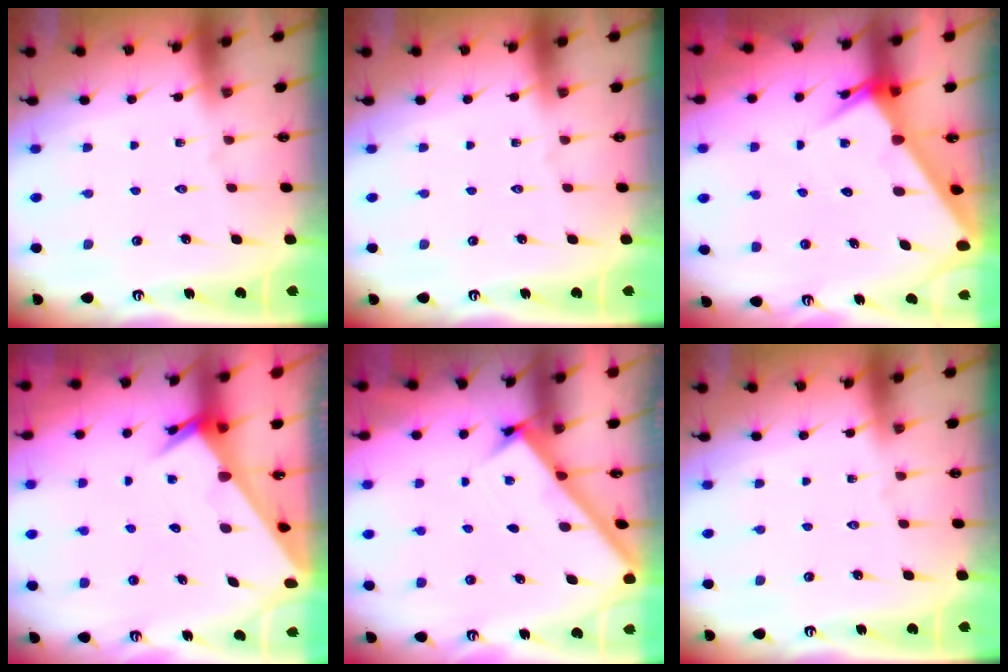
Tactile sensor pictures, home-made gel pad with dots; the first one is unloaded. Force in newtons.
{"total": 0.0}
{"total": 4.7, "press": 4.7, "slide": 0.5}
{"total": 2.4, "press": 2.4, "slide": 0.1}
{"total": 2.5, "press": 2.5, "slide": 0.3}
{"total": 0.0}